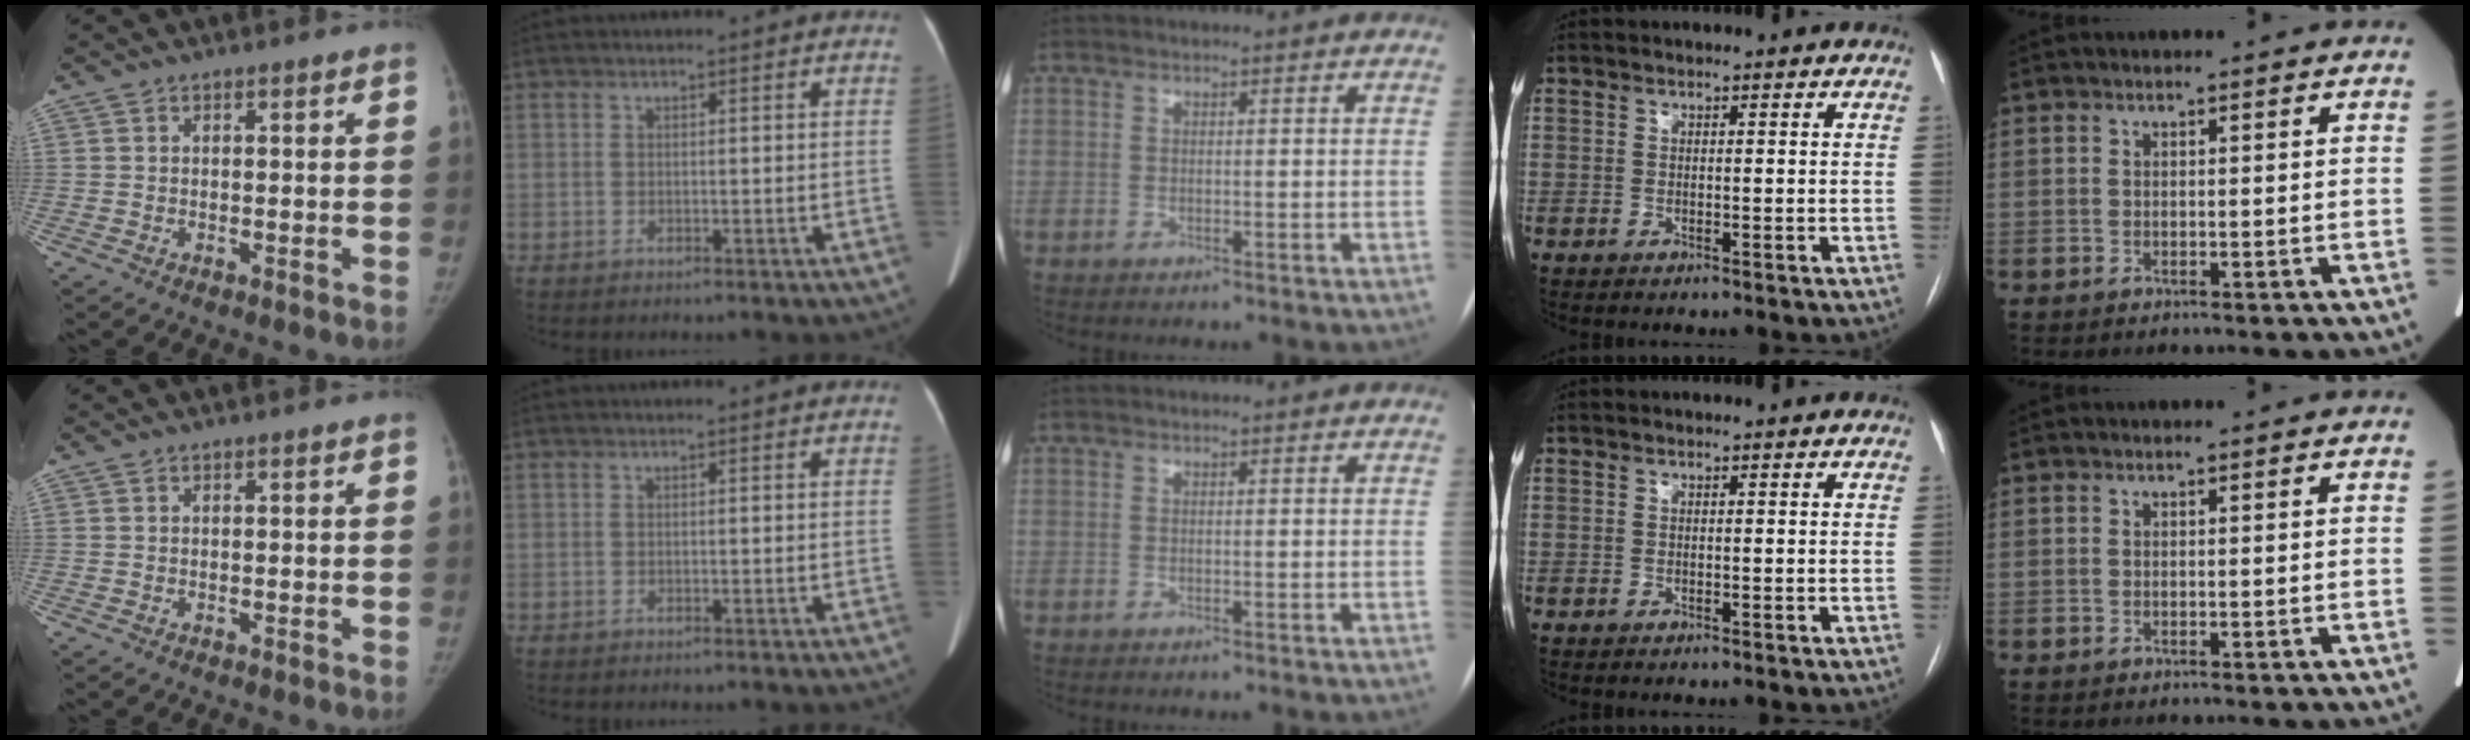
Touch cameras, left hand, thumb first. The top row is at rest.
{}